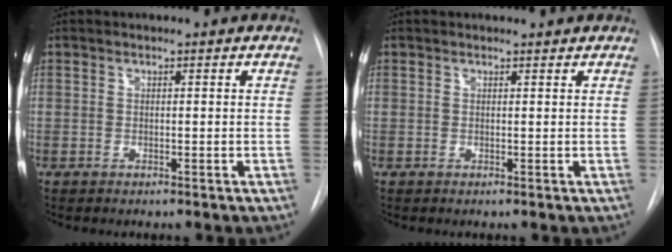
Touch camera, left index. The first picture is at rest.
{"total": 0.7, "force": [0.7, 0.0, -0.1], "torque": [-0.005, 0.001, 0.009]}